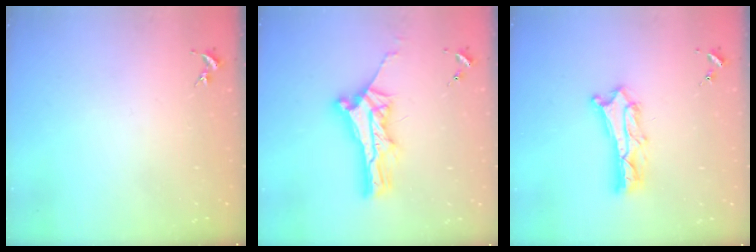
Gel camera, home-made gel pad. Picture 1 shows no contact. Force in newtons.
{"total": 7.4, "press": 7.4, "slide": 0.6}
{"total": 6.1, "press": 6.1, "slide": 0.5}